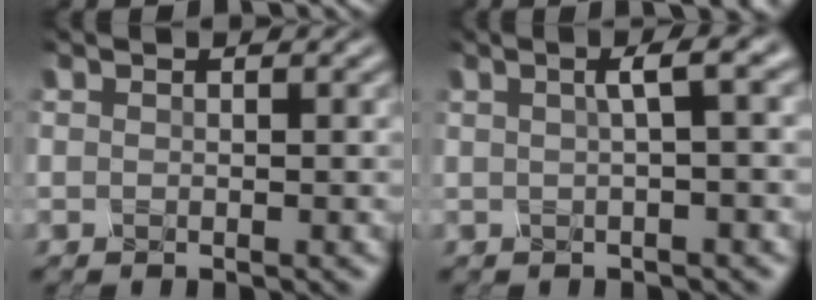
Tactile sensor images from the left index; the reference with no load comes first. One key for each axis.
{"total": 2.4, "fx": 0.2, "fy": 0.1, "fz": 2.4, "tx": -0.035, "ty": 0.013, "tz": 0.017}